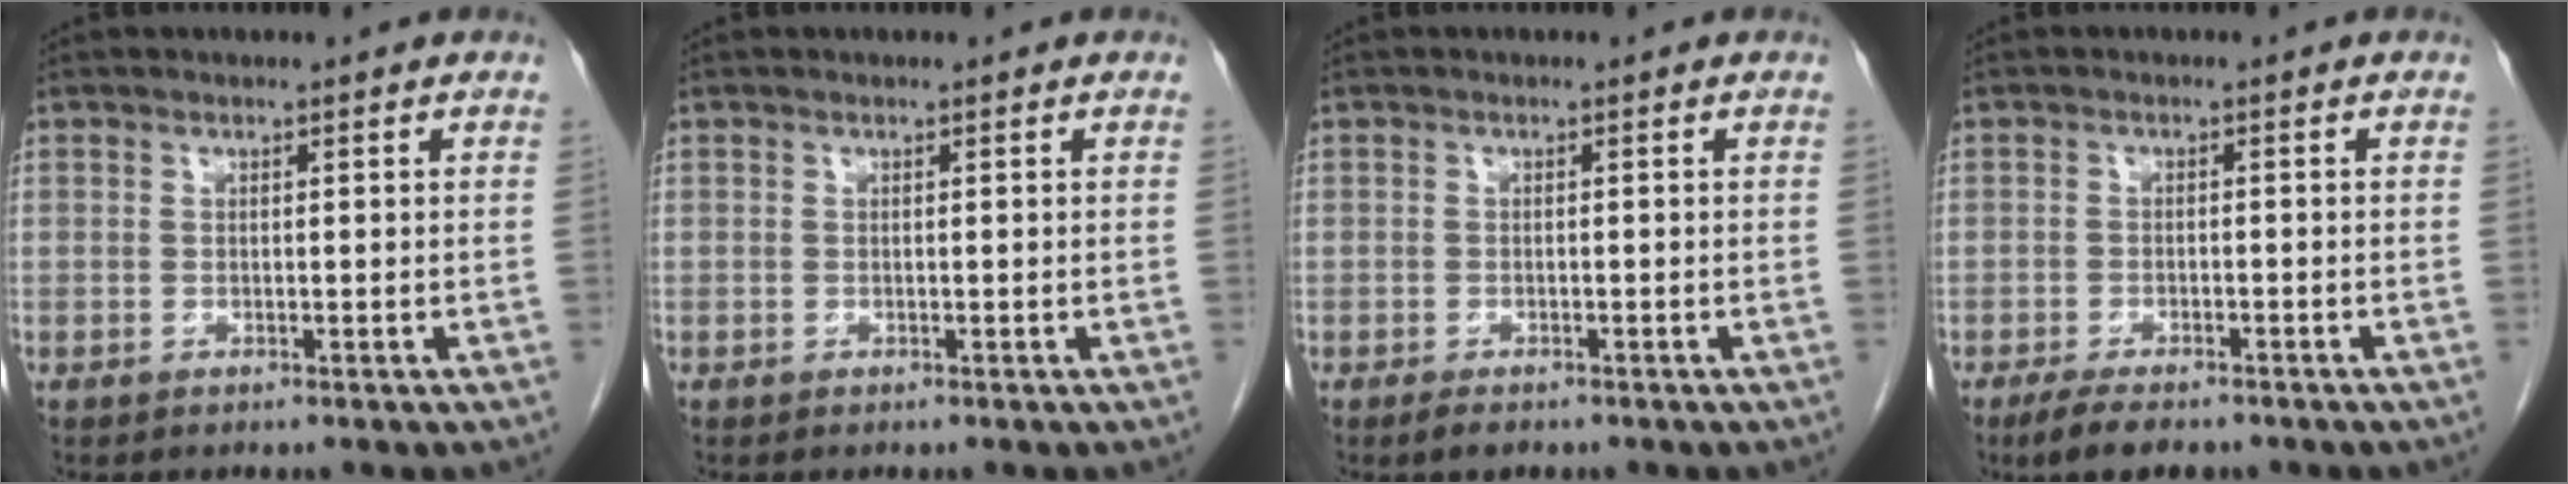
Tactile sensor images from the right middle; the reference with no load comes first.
{"total": 0.0}
{"total": 1.7, "force": [-1.2, 0.6, 0.9], "torque": [-0.024, -0.004, -0.016]}
{"total": 5.6, "force": [-4.3, 1.7, 3.1], "torque": [-0.057, -0.011, -0.066]}